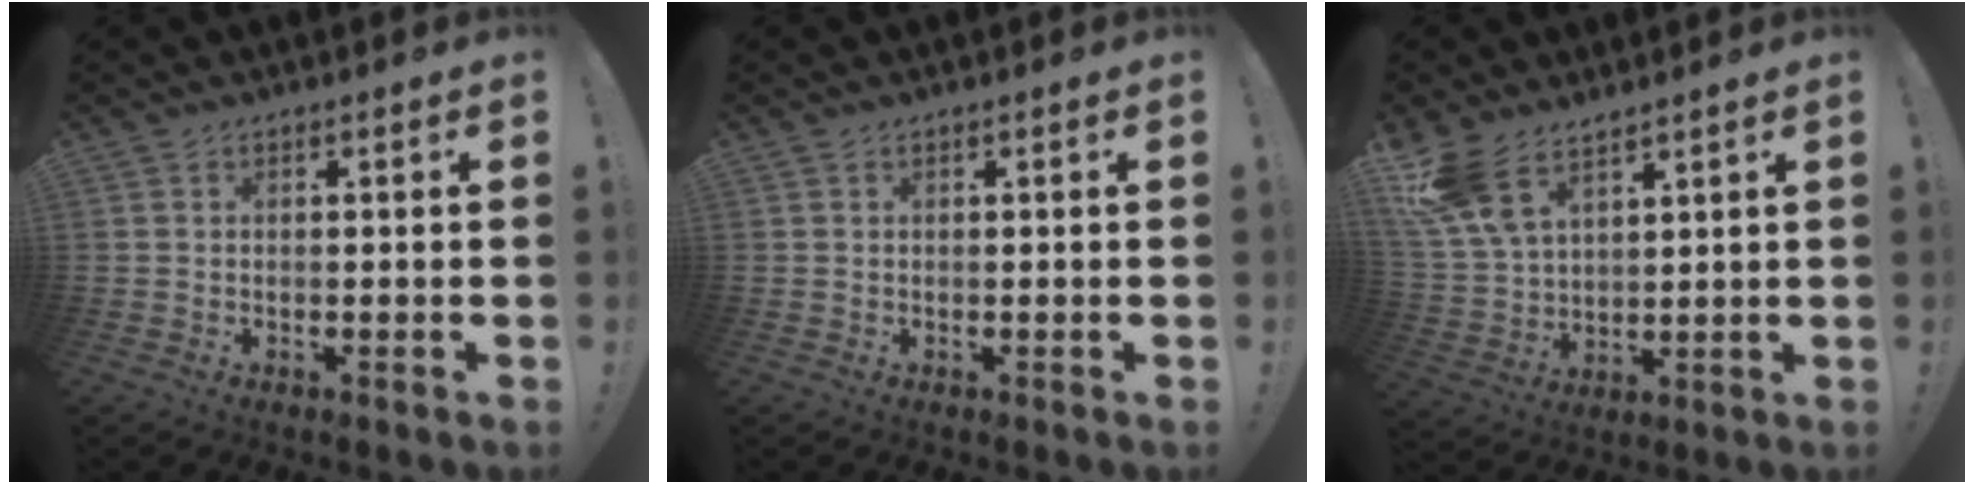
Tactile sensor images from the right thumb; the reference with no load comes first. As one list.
[{"total": 0.0}, {"total": 11.4, "force": [8.4, 5.1, 5.7], "torque": [-0.122, -0.042, 0.164]}]